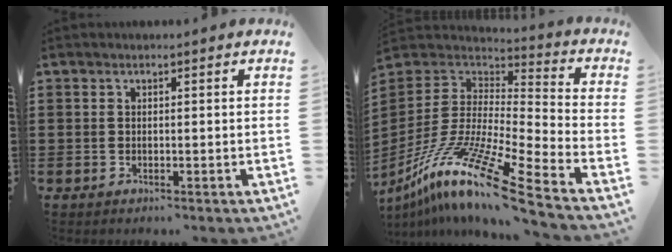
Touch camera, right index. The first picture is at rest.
{"total": 14.4, "force": [-9.8, 1.2, 10.4], "torque": [-0.207, 0.010, -0.188]}